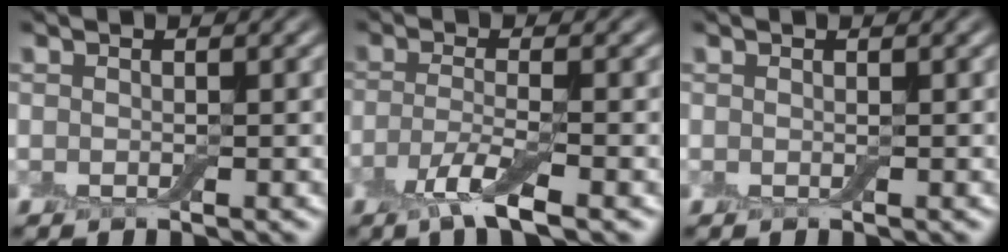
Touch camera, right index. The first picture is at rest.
{"total": 3.8, "force": [-1.9, 0.7, 3.2], "torque": [-0.065, -0.007, -0.045]}
{"total": 0.0}